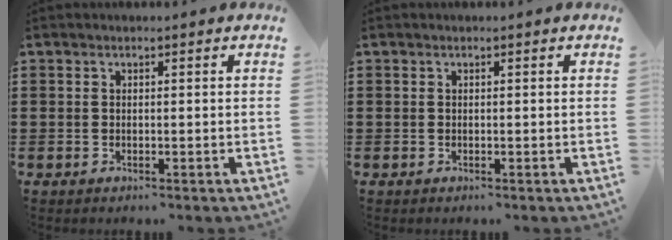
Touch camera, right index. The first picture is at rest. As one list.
[{"total": 0.0}]